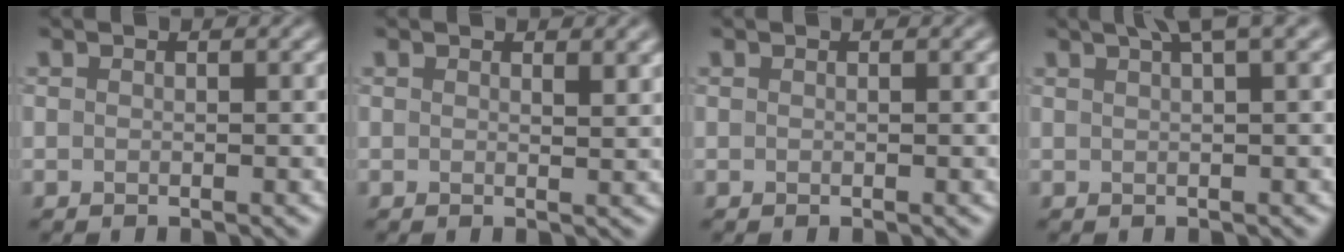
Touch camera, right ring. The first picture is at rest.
{"total": 1.1, "force": [0.8, 0.2, 0.8], "torque": [-0.008, -0.001, 0.013]}
{"total": 0.0}
{"total": 3.6, "force": [2.4, 0.5, 2.6], "torque": [-0.026, 0.013, 0.037]}